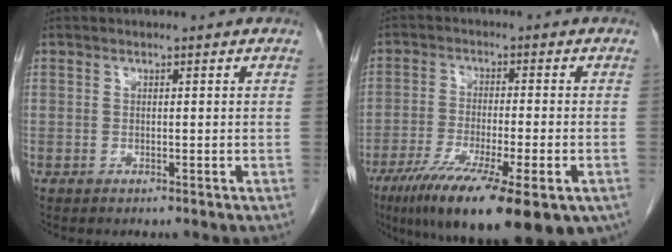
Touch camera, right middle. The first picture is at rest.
{"total": 19.3, "force": [-12.0, 3.6, 14.7], "torque": [-0.210, -0.042, -0.184]}